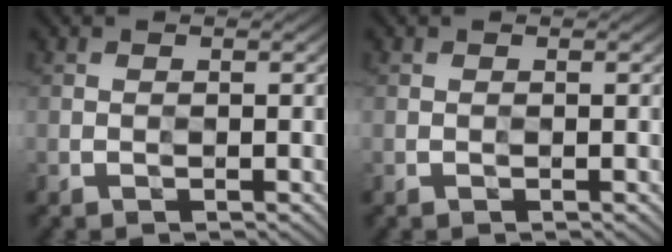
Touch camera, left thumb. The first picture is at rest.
{"total": 0.0}